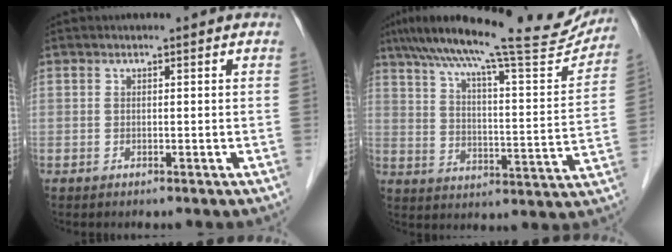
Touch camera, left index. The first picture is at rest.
{"total": 24.7, "force": [21.1, 2.8, 12.5], "torque": [-0.201, -0.014, 0.287]}